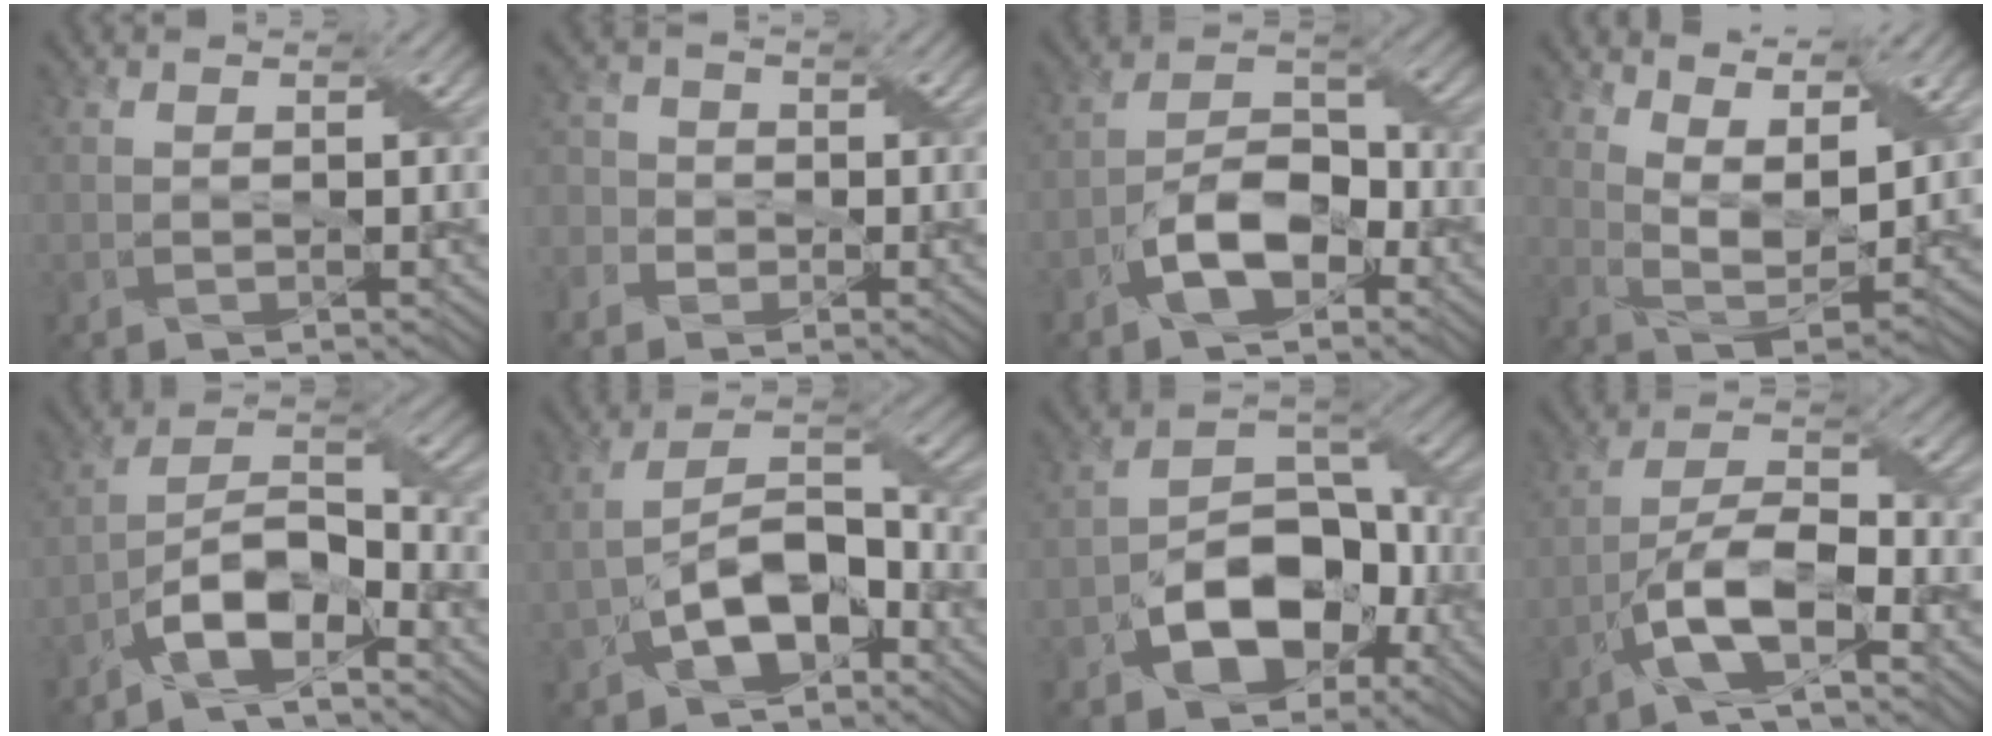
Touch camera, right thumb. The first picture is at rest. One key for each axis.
{"total": 3.2, "fx": -2.1, "fy": 2.4, "fz": 0.2, "tx": -0.015, "ty": -0.003, "tz": -0.041}
{"total": 8.0, "fx": -4.1, "fy": 4.1, "fz": 5.5, "tx": -0.093, "ty": 0.010, "tz": -0.082}
{"total": 10.0, "fx": 6.9, "fy": 3.1, "fz": 6.5, "tx": -0.147, "ty": -0.010, "tz": 0.124}
{"total": 10.9, "fx": -6.8, "fy": 4.0, "fz": 7.5, "tx": -0.132, "ty": 0.002, "tz": -0.132}
{"total": 9.5, "fx": -4.0, "fy": 5.3, "fz": 6.9, "tx": -0.127, "ty": 0.005, "tz": -0.078}
{"total": 10.7, "fx": -4.8, "fy": 7.0, "fz": 6.5, "tx": -0.109, "ty": -0.007, "tz": -0.088}
{"total": 9.2, "fx": -5.0, "fy": 3.2, "fz": 7.0, "tx": -0.128, "ty": 0.006, "tz": -0.099}